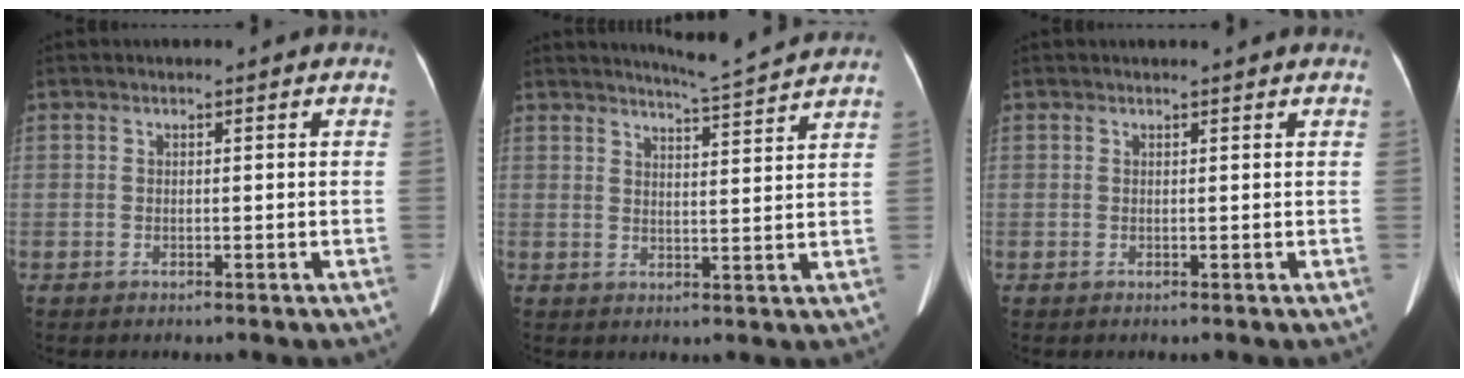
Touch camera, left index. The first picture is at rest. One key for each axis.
{"total": 7.1, "fx": 6.9, "fy": -1.4, "fz": 1.4, "tx": -0.036, "ty": -0.007, "tz": 0.095}
{"total": 2.2, "fx": 2.1, "fy": 0.1, "fz": 0.7, "tx": -0.012, "ty": 0.011, "tz": 0.021}